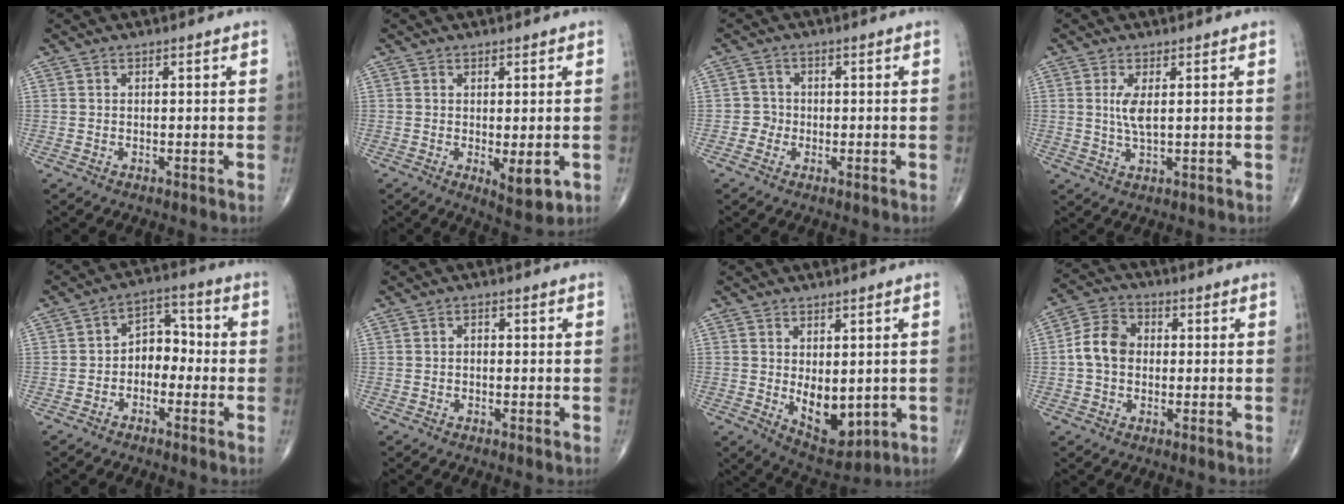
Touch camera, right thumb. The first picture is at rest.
{"total": 5.3, "force": [-1.1, 1.9, 4.8], "torque": [-0.065, -0.016, -0.009]}
{"total": 2.3, "force": [-0.8, 2.1, 0.1], "torque": [0.014, 0.011, -0.023]}
{"total": 3.7, "force": [0.7, 1.0, 3.5], "torque": [-0.079, -0.010, 0.018]}
{"total": 6.4, "force": [-1.7, 4.7, 4.1], "torque": [-0.032, 0.039, -0.045]}
{"total": 0.9, "force": [-0.2, 0.7, 0.6], "torque": [-0.001, 0.005, -0.008]}
{"total": 9.0, "force": [-0.7, 5.1, 7.3], "torque": [-0.081, -0.014, 0.010]}
{"total": 7.5, "force": [-0.2, 5.9, 4.6], "torque": [-0.078, 0.023, -0.015]}